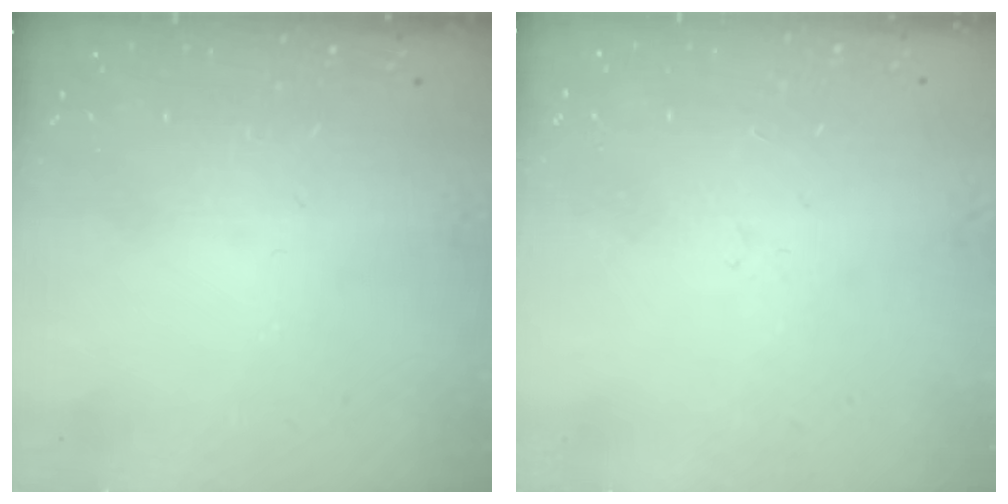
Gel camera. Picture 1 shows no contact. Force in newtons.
{"total": 0.0}